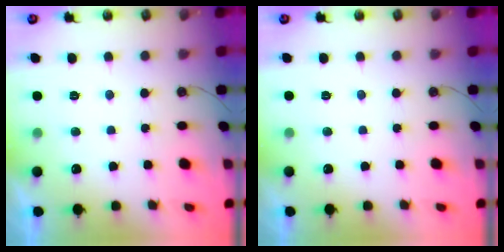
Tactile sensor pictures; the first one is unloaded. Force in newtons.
{"total": 0.0}